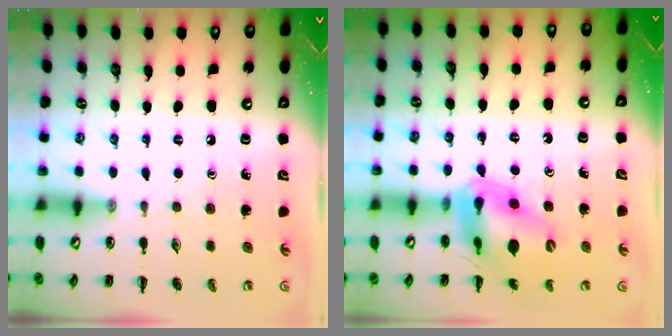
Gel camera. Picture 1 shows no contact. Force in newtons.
{"total": 13.7, "press": 13.2, "slide": 3.7}